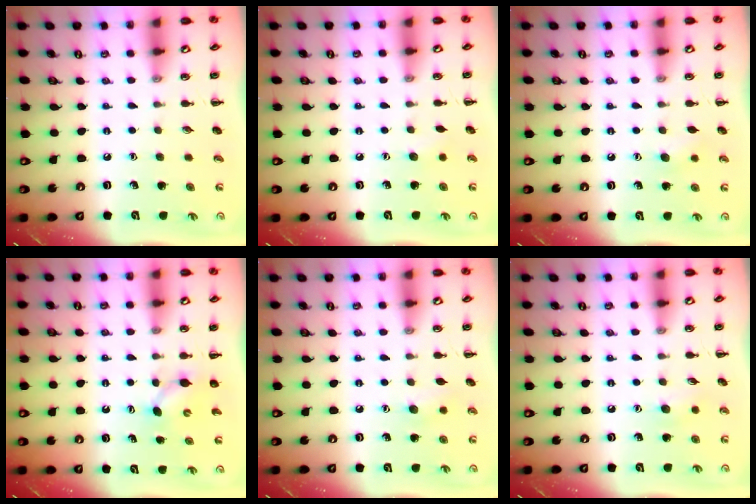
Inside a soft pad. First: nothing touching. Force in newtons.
{"total": 4.0, "press": 3.9, "slide": 0.9}
{"total": 6.3, "press": 6.0, "slide": 1.7}
{"total": 3.9, "press": 3.7, "slide": 1.0}
{"total": 5.7, "press": 5.5, "slide": 1.5}
{"total": 5.7, "press": 5.5, "slide": 1.4}